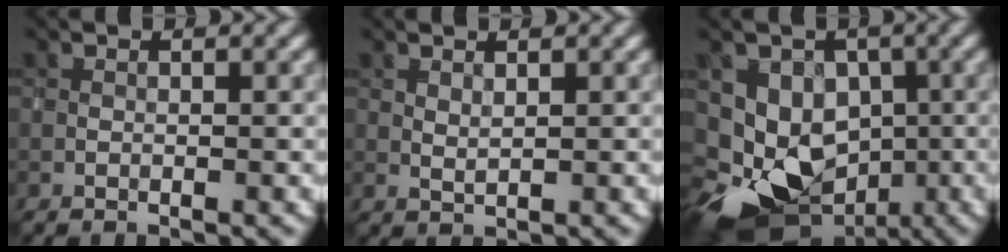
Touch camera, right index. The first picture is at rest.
{"total": 0.9, "force": [0.9, 0.1, 0.2], "torque": [-0.006, -0.002, 0.020]}
{"total": 12.1, "force": [-3.9, 9.9, 5.8], "torque": [-0.083, -0.020, -0.069]}